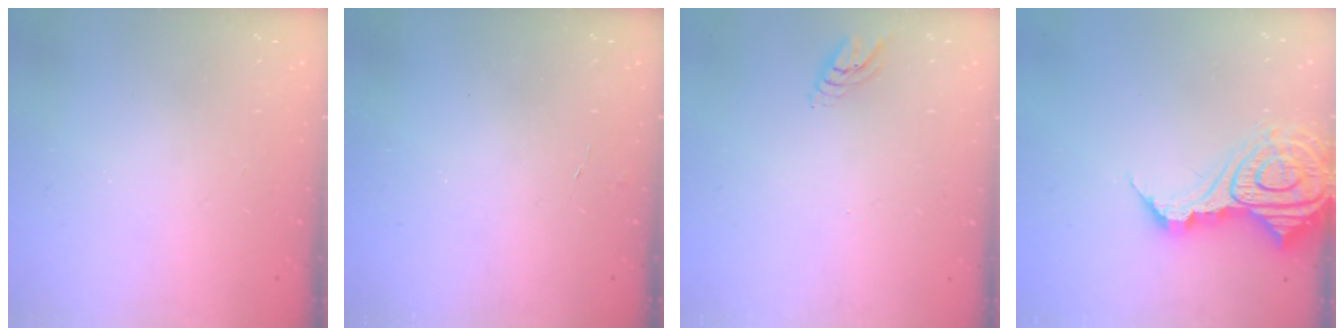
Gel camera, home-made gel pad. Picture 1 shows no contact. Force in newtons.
{"total": 2.8, "press": 2.8, "slide": 0.3}
{"total": 4.4, "press": 4.4, "slide": 0.2}
{"total": 20.1, "press": 19.9, "slide": 2.7}